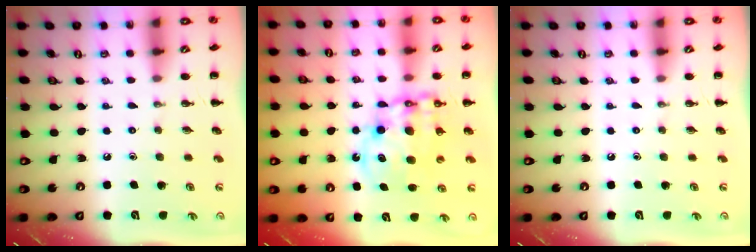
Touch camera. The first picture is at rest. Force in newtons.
{"total": 13.1, "press": 12.8, "slide": 2.9}
{"total": 0.0}